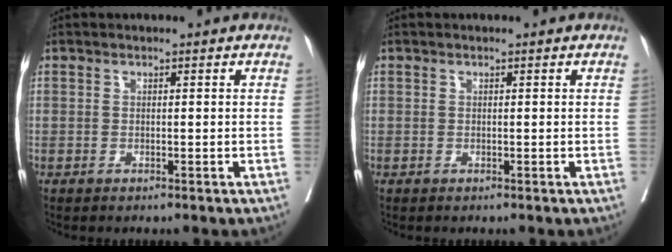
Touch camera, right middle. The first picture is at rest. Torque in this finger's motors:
{"motor_torque": [0.00, 0.00, 0.00, 0.00]}